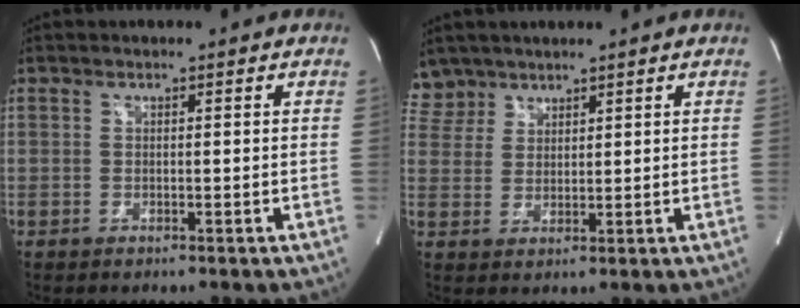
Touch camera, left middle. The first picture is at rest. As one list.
[{"total": 4.5, "force": [3.8, 2.3, -0.6], "torque": [0.017, 0.008, 0.079]}]